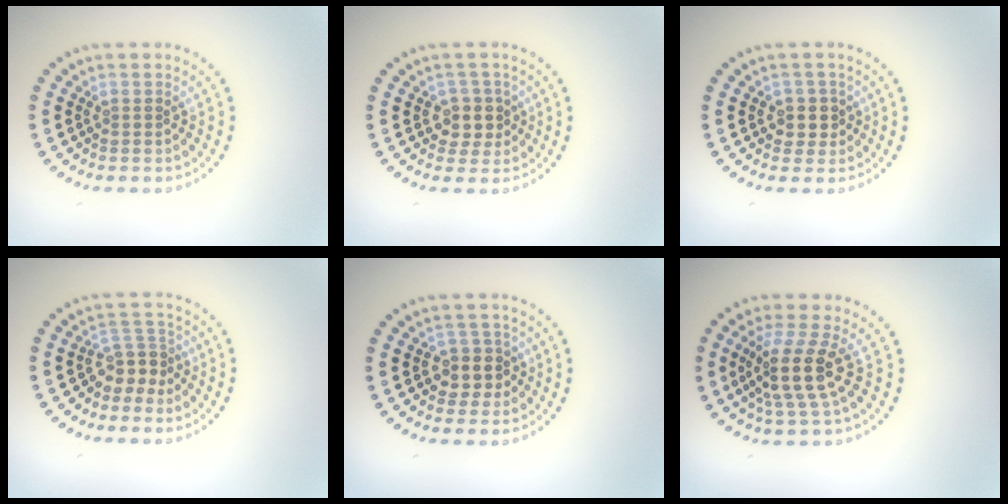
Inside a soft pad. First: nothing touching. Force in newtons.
{"total": 2.5, "press": 2.2, "slide": 1.2}
{"total": 2.1, "press": 1.9, "slide": 0.9}
{"total": 2.8, "press": 1.9, "slide": 2.0}
{"total": 2.6, "press": 2.3, "slide": 1.1}
{"total": 4.3, "press": 3.4, "slide": 2.6}